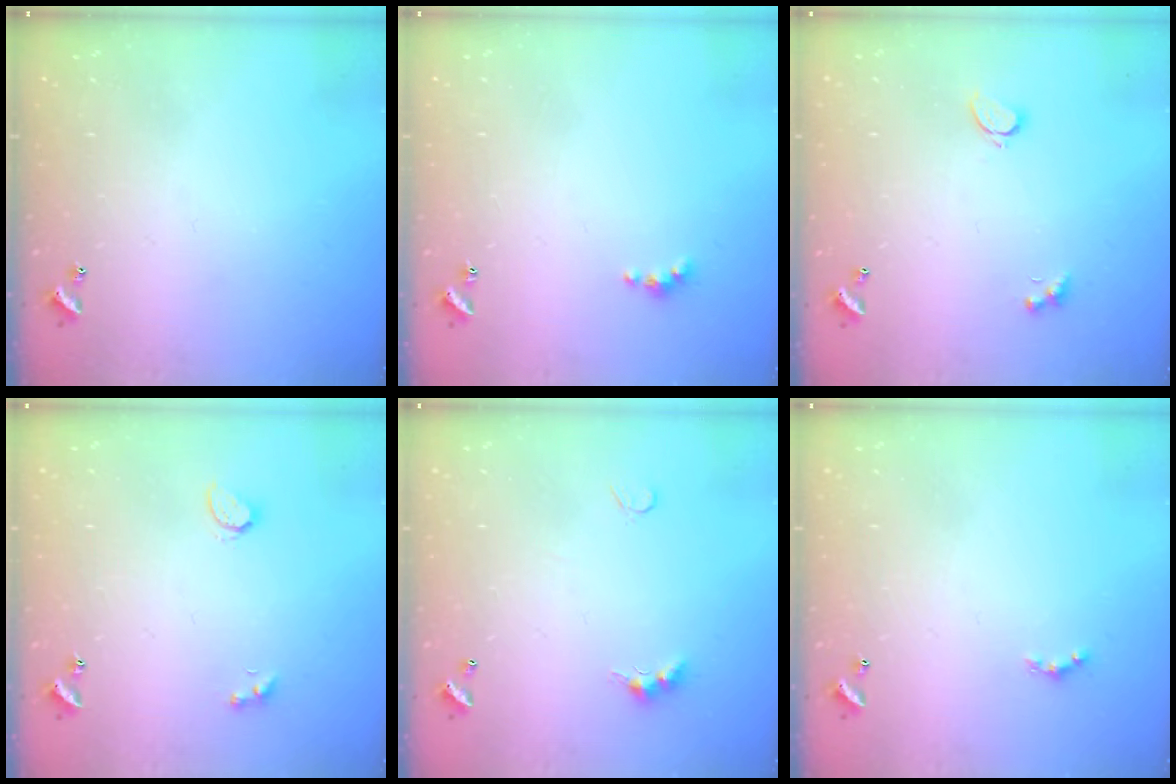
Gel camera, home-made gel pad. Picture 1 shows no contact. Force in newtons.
{"total": 2.0, "press": 2.0, "slide": 0.5}
{"total": 2.3, "press": 2.3, "slide": 0.6}
{"total": 2.4, "press": 2.4, "slide": 0.5}
{"total": 3.8, "press": 3.8, "slide": 0.7}
{"total": 2.5, "press": 2.5, "slide": 0.4}